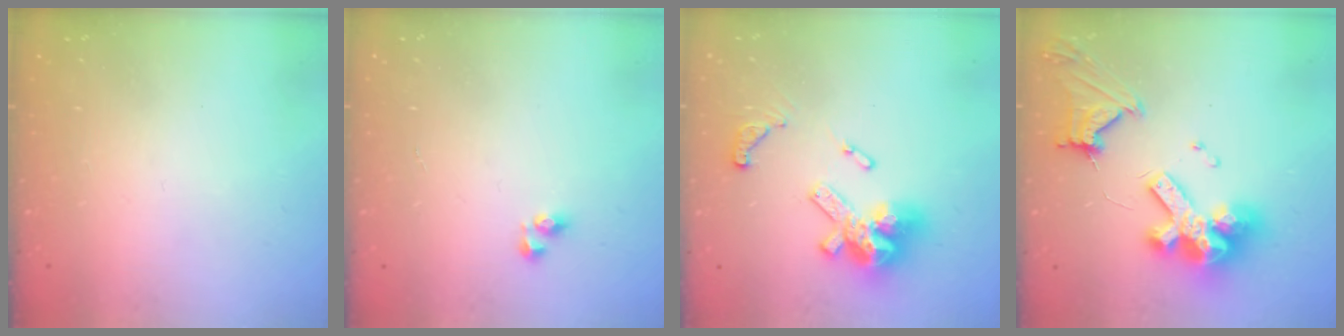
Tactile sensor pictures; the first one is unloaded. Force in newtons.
{"total": 3.2, "press": 3.2, "slide": 0.4}
{"total": 16.9, "press": 16.7, "slide": 2.3}
{"total": 17.9, "press": 17.8, "slide": 1.9}